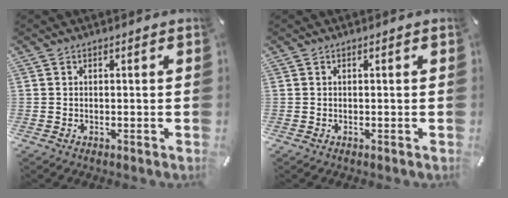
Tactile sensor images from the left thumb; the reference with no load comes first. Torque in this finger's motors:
{"motor_torque": [0.00, 0.00, -0.03, 0.03, 0.00]}